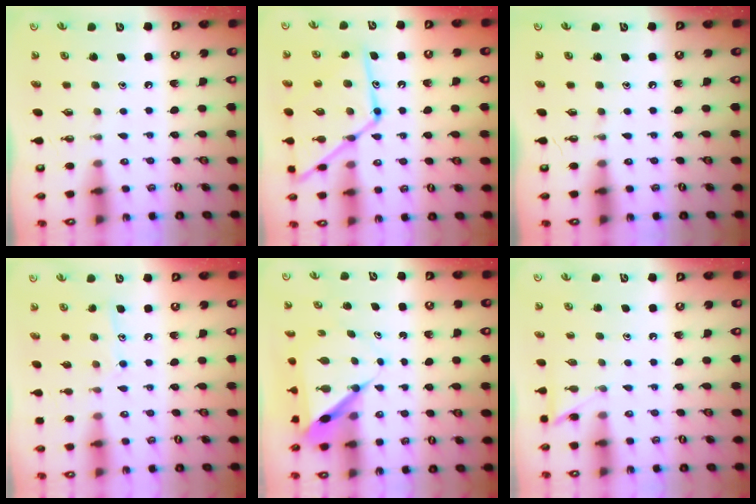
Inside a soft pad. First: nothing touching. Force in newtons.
{"total": 16.6, "press": 16.5, "slide": 1.3}
{"total": 0.0}
{"total": 9.2, "press": 9.2, "slide": 0.5}
{"total": 7.2, "press": 7.2, "slide": 0.5}
{"total": 4.5, "press": 4.5, "slide": 0.6}